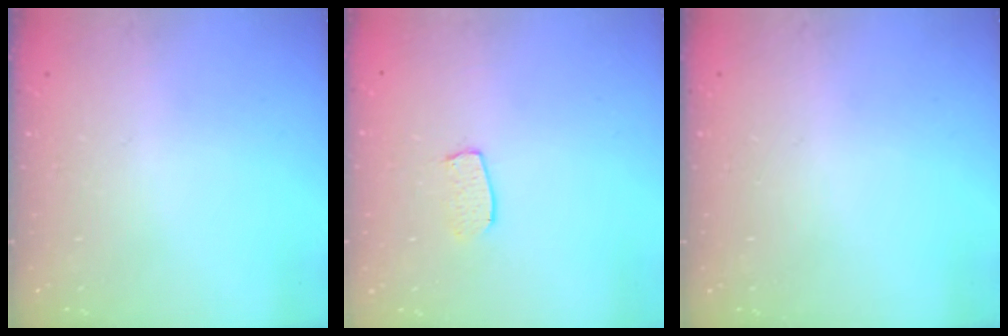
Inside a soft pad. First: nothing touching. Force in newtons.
{"total": 5.9, "press": 5.9, "slide": 0.3}
{"total": 0.0}